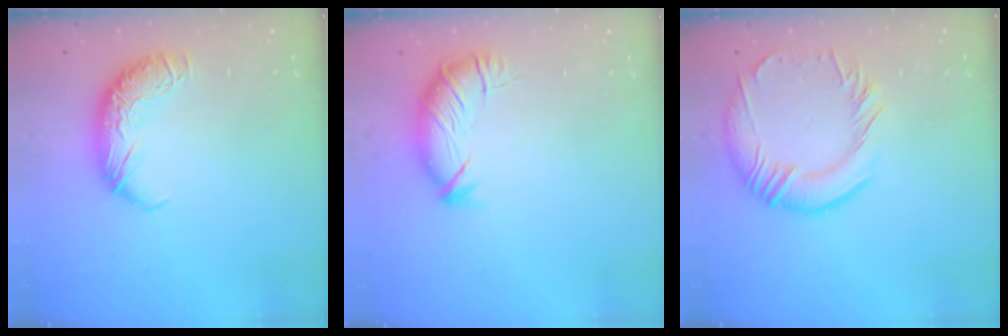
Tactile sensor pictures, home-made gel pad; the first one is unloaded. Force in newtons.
{"total": 3.1, "press": 2.2, "slide": 2.2}
{"total": 5.1, "press": 4.7, "slide": 2.1}